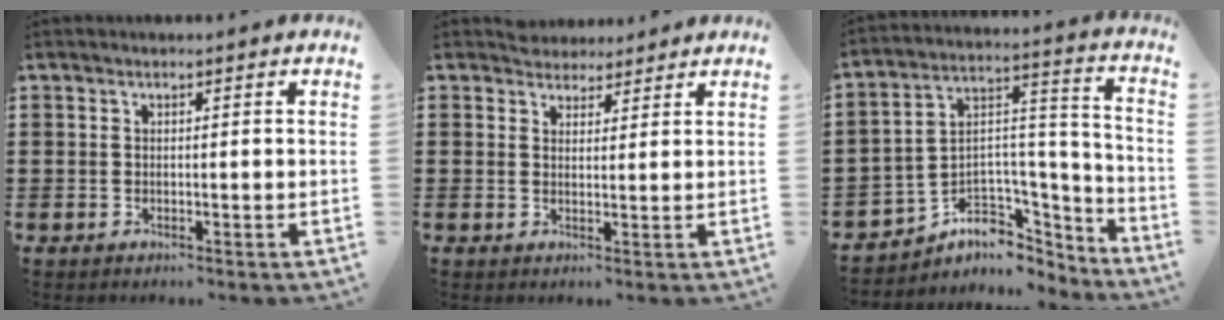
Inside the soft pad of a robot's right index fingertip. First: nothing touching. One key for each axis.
{"total": 2.8, "fx": 2.4, "fy": 1.4, "fz": -0.3, "tx": -0.003, "ty": 0.008, "tz": 0.048}
{"total": 5.1, "fx": -2.3, "fy": 4.5, "fz": 0.9, "tx": -0.033, "ty": -0.018, "tz": -0.037}